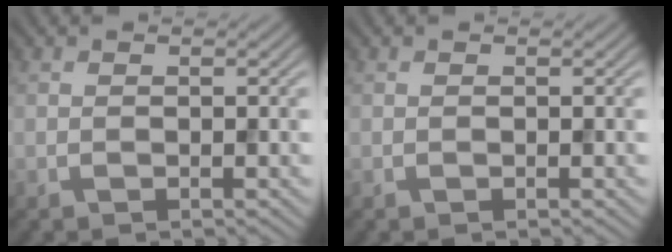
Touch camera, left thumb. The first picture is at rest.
{"total": 0.0}